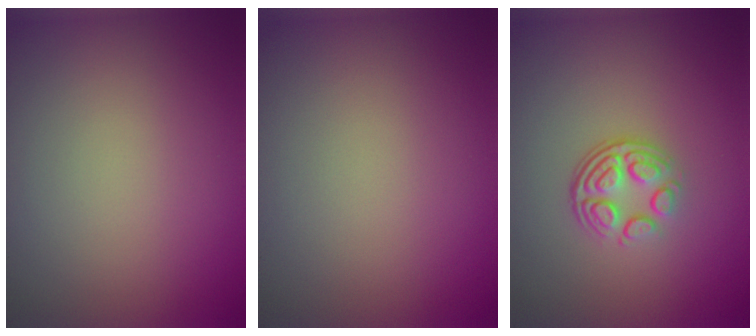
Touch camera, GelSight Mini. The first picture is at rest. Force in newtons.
{"total": 0.0}
{"total": 3.7, "press": 2.6, "slide": 2.6}